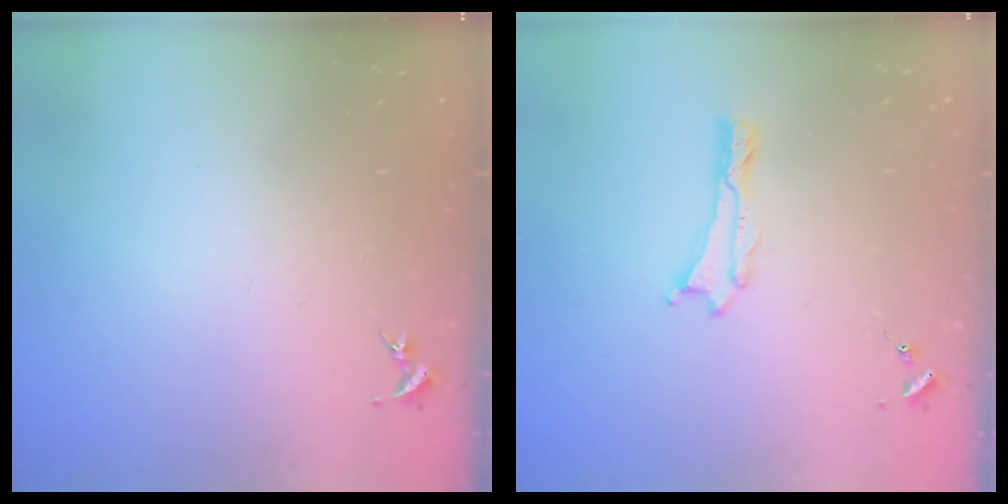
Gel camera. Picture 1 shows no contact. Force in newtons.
{"total": 0.0}